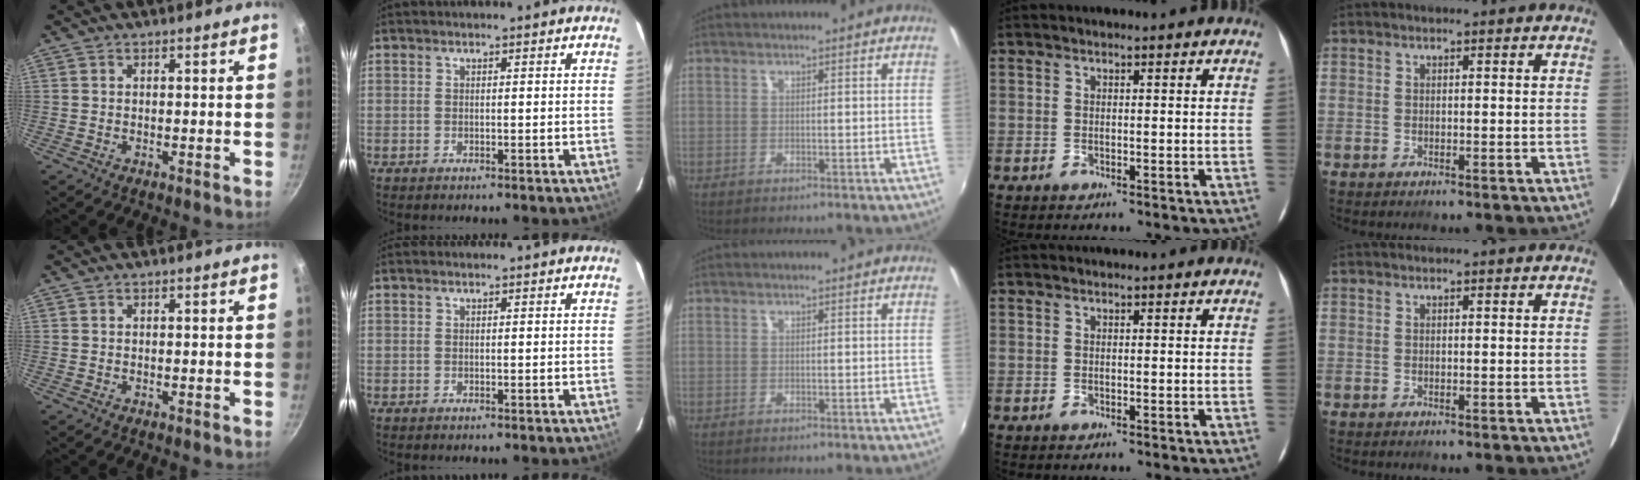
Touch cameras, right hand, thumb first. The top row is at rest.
{}